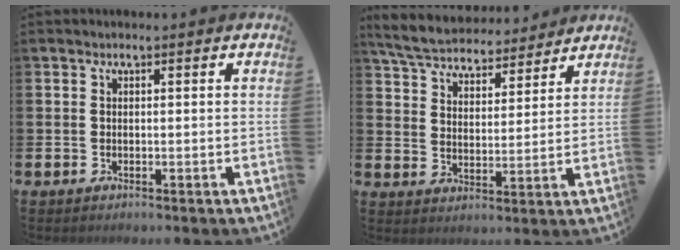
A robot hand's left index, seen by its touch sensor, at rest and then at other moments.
{"total": 6.0, "force": [5.8, 1.4, 0.9], "torque": [-0.052, -0.034, 0.103]}